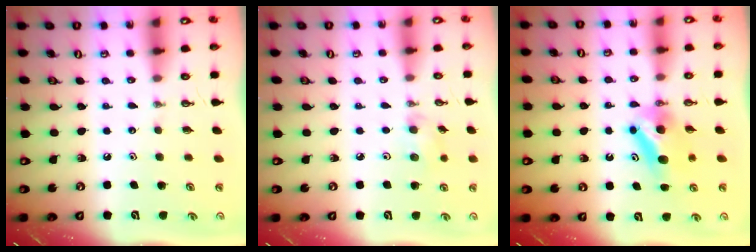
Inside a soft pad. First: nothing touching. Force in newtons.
{"total": 5.1, "press": 4.8, "slide": 1.7}
{"total": 6.4, "press": 6.2, "slide": 1.3}